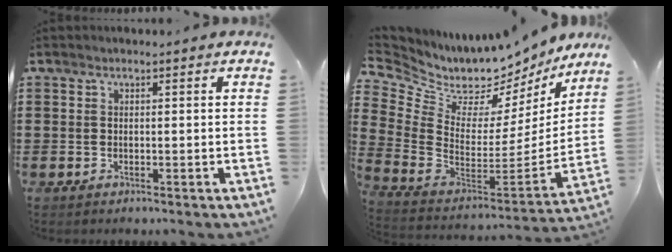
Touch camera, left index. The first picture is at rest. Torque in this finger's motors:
{"motor_torque": [-0.26, 0.26, 0.12, 0.01]}